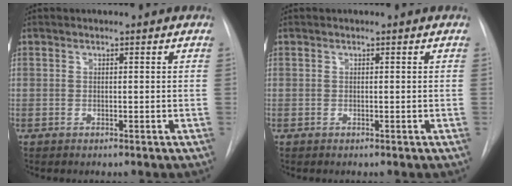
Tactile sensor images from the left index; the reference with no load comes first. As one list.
[{"total": 0.0}]